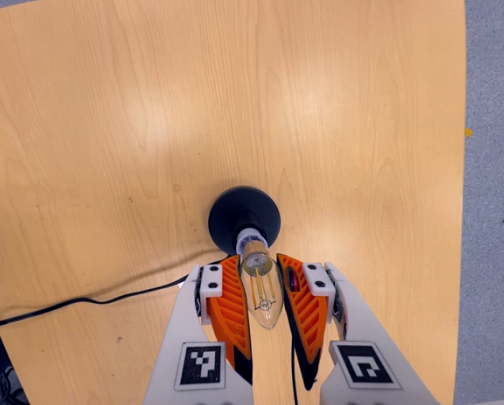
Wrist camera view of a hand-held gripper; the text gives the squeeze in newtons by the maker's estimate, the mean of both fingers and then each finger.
{"total": 20.9, "left": 22.9, "right": 18.9}